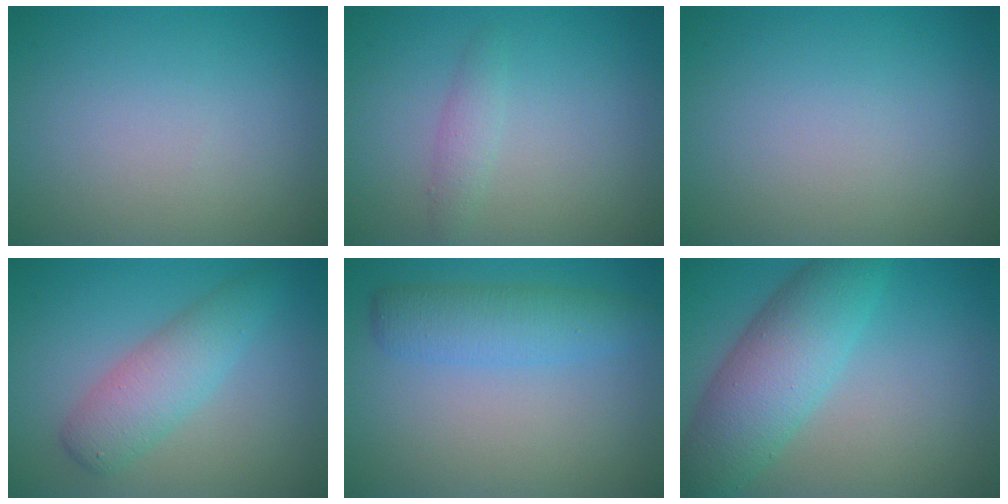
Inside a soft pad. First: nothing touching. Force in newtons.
{"total": 1.4, "press": 1.4, "slide": 0.0}
{"total": 0.0}
{"total": 4.1, "press": 4.1, "slide": 0.0}
{"total": 3.7, "press": 3.7, "slide": 0.1}
{"total": 7.3, "press": 7.3, "slide": 0.1}